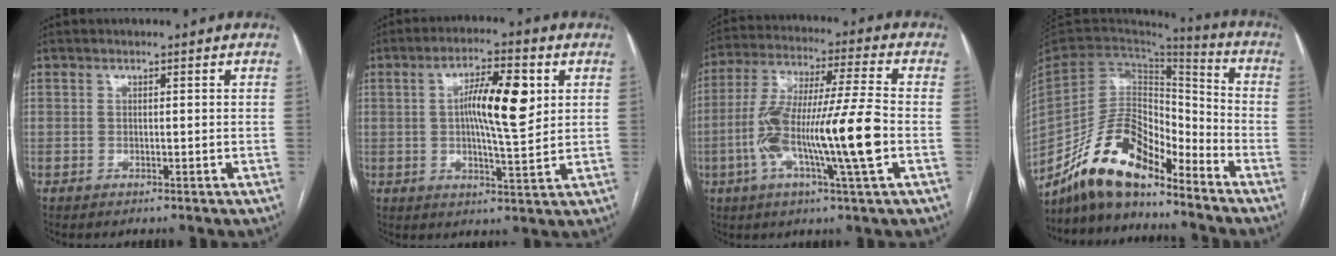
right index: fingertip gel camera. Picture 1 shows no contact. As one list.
[{"total": 10.0, "force": [2.1, 1.9, 9.6], "torque": [-0.167, 0.009, 0.034]}, {"total": 16.9, "force": [-3.9, 0.2, 16.5], "torque": [-0.312, 0.000, -0.075]}, {"total": 14.5, "force": [-11.5, 4.9, 7.4], "torque": [-0.139, 0.025, -0.216]}]